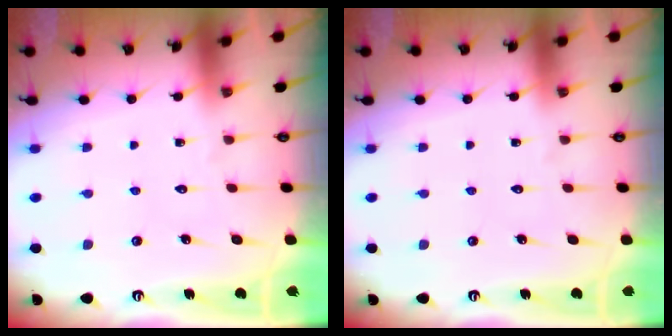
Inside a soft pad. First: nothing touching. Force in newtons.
{"total": 0.0}